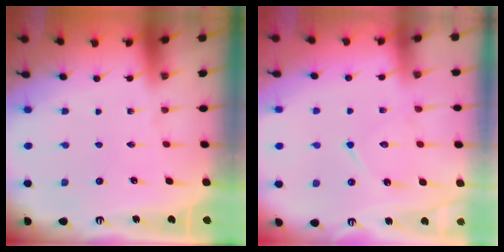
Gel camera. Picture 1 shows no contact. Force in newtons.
{"total": 11.4, "press": 11.3, "slide": 1.0}